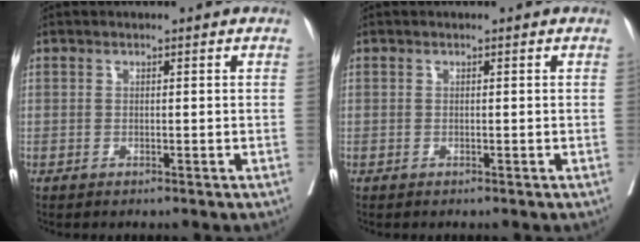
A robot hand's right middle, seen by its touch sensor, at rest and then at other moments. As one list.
[{"total": 0.0}]